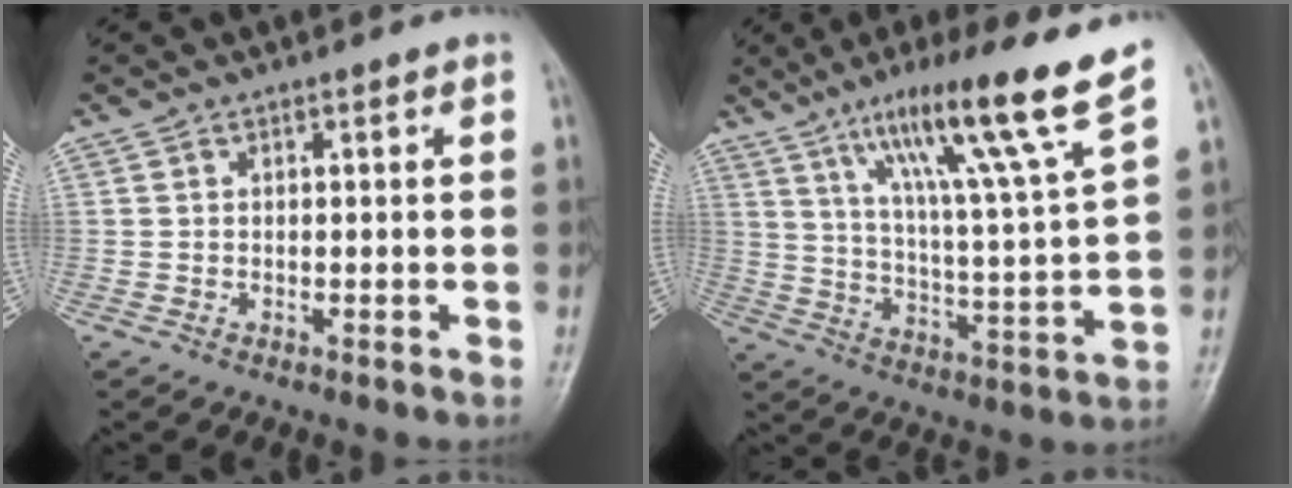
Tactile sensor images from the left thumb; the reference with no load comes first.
{"total": 17.7, "force": [11.5, -0.5, 13.5], "torque": [-0.205, -0.058, 0.182]}